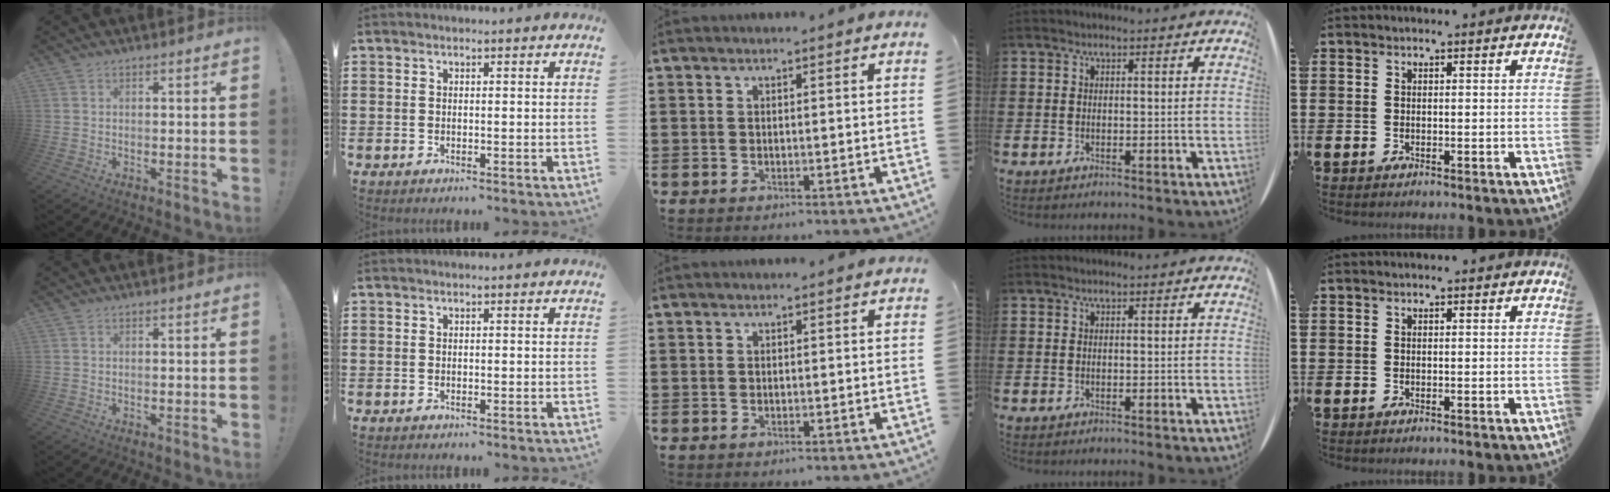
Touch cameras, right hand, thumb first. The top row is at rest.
{}